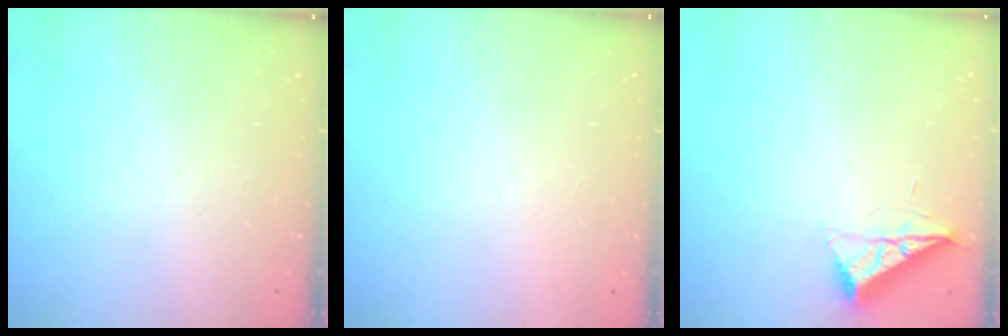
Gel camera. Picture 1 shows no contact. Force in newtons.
{"total": 1.5, "press": 1.5, "slide": 0.1}
{"total": 7.7, "press": 7.7, "slide": 0.3}